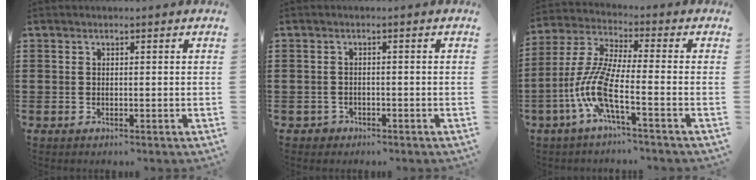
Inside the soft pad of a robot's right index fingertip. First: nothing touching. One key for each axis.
{"total": 0.7, "fx": -0.6, "fy": 0.4, "fz": 0.0, "tx": -0.002, "ty": 0.001, "tz": -0.015}
{"total": 9.5, "fx": -3.9, "fy": 2.0, "fz": 8.5, "tx": -0.214, "ty": -0.020, "tz": -0.084}